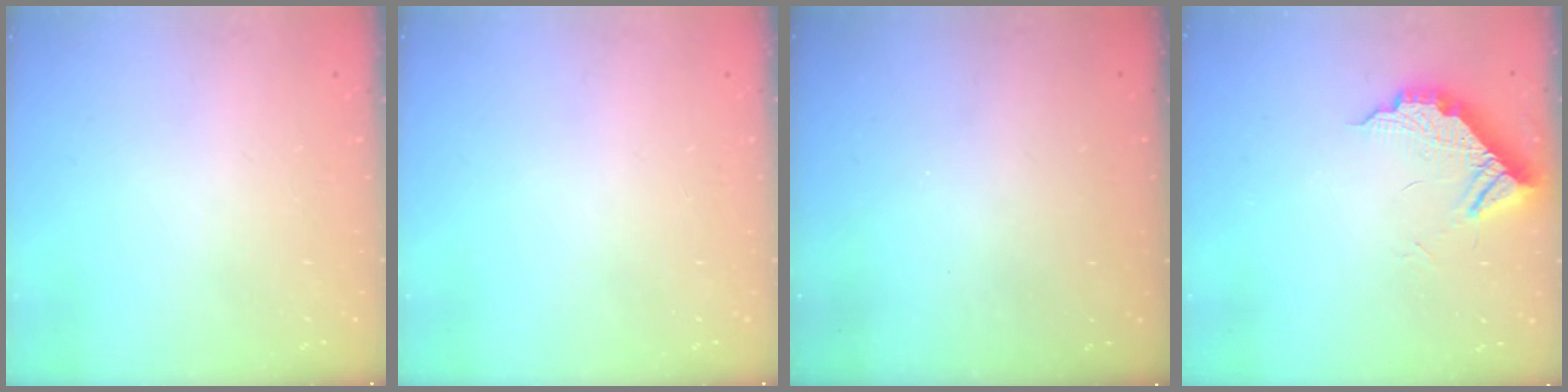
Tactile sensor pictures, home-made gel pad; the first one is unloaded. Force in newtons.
{"total": 0.0}
{"total": 3.2, "press": 3.2, "slide": 0.1}
{"total": 9.5, "press": 9.5, "slide": 0.6}